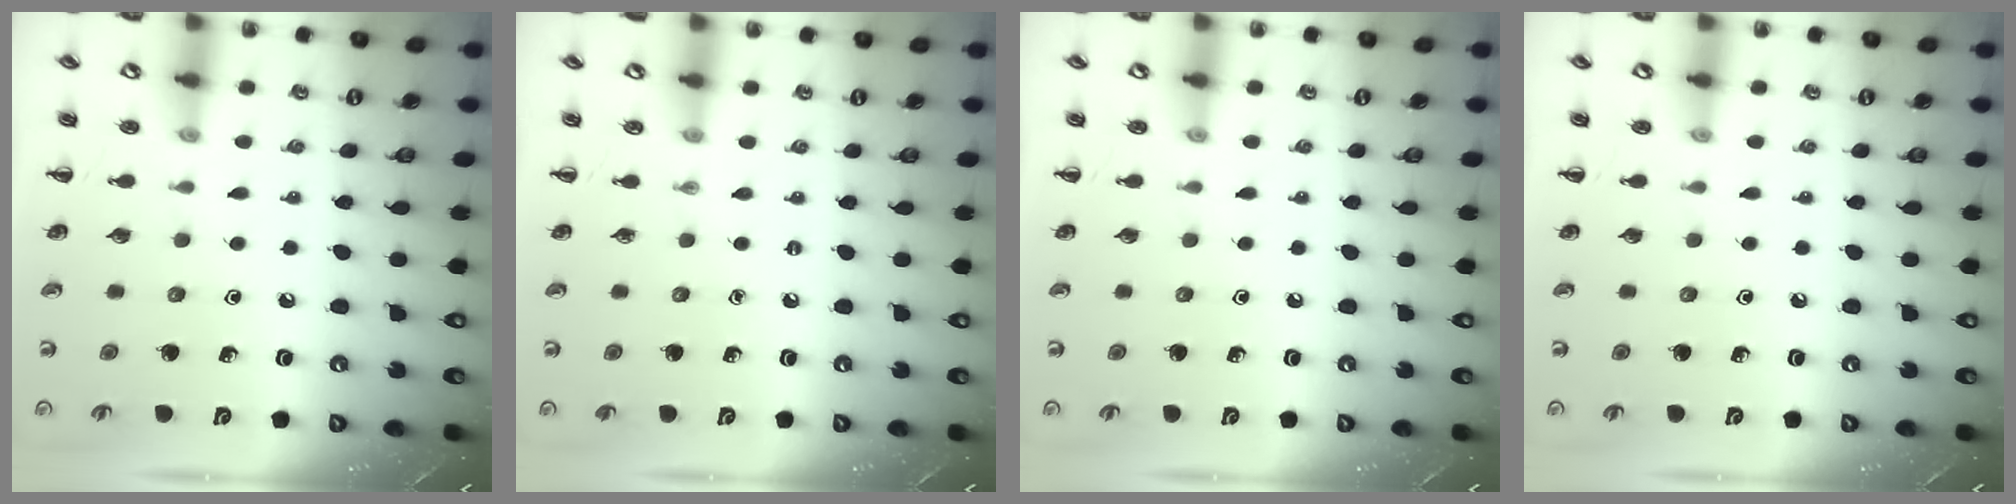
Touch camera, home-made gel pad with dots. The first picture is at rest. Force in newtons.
{"total": 0.0}
{"total": 0.0}
{"total": 0.0}